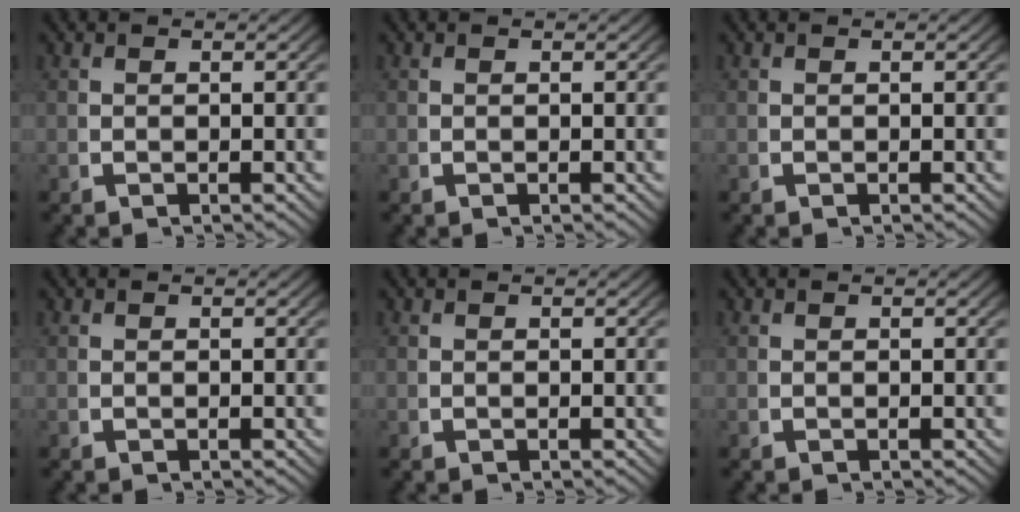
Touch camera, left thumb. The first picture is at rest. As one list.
[{"total": 0.0}, {"total": 0.0}, {"total": 0.0}, {"total": 0.0}, {"total": 0.0}]